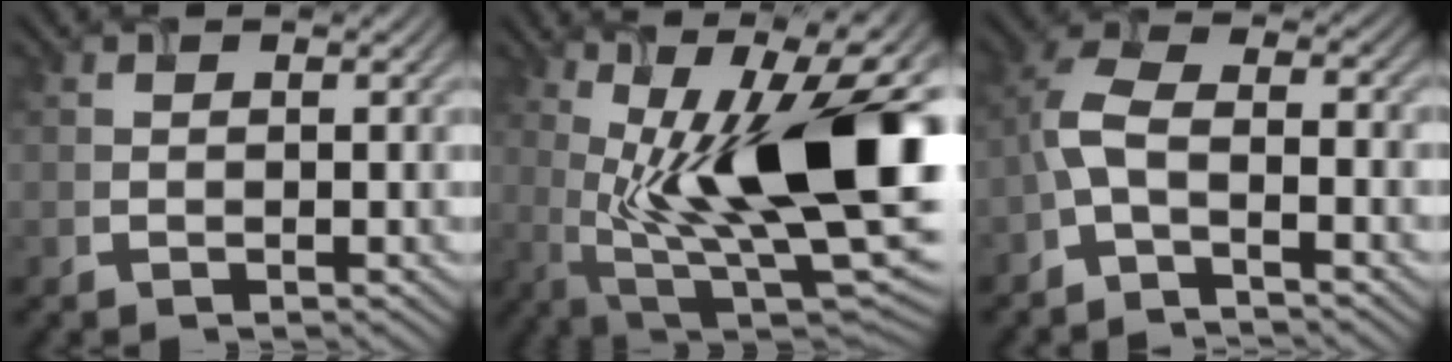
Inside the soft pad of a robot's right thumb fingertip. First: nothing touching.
{"total": 19.0, "force": [2.2, 7.1, 17.5], "torque": [-0.255, 0.006, 0.044]}
{"total": 5.1, "force": [-2.7, 2.0, 3.8], "torque": [-0.095, 0.004, -0.060]}